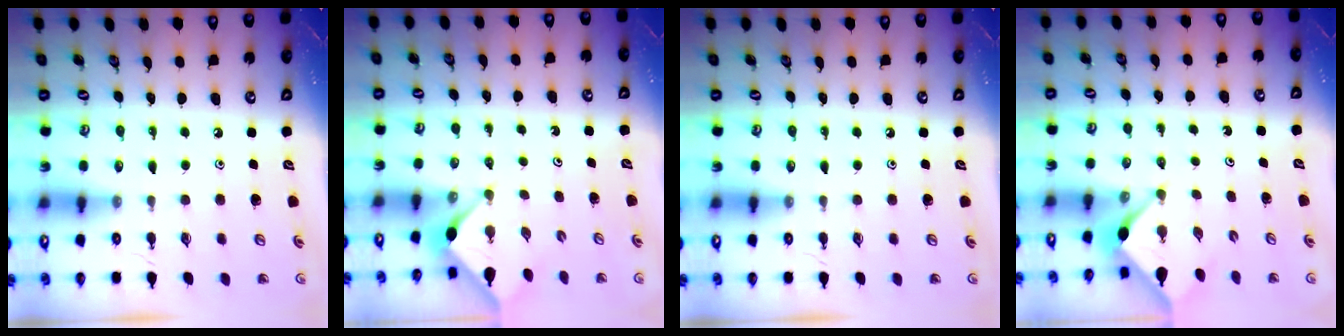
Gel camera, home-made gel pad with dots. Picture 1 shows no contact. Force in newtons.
{"total": 2.8, "press": 2.8, "slide": 0.4}
{"total": 0.0}
{"total": 3.0, "press": 3.0, "slide": 0.3}